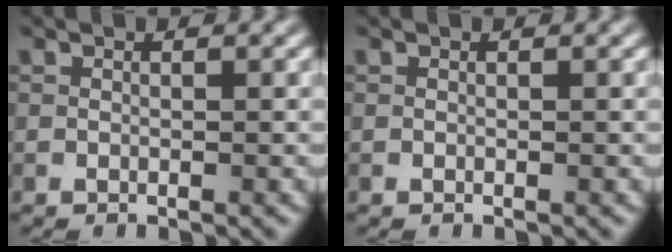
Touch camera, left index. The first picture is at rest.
{"total": 0.0}